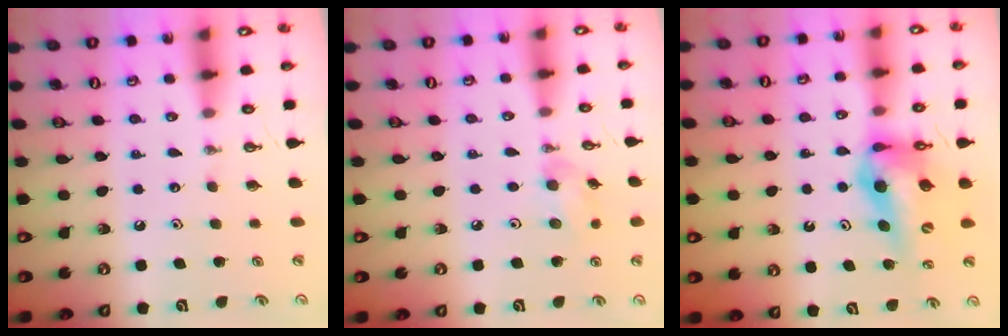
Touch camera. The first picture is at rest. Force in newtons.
{"total": 6.2, "press": 6.2, "slide": 0.6}
{"total": 14.3, "press": 13.7, "slide": 4.2}